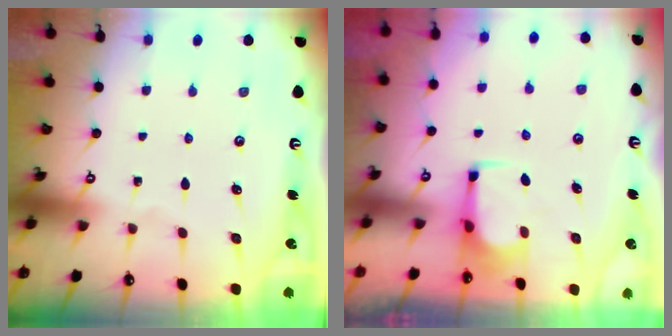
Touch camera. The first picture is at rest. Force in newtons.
{"total": 6.0, "press": 6.0, "slide": 0.9}